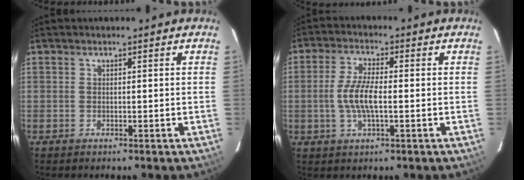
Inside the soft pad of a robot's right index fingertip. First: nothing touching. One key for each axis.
{"total": 6.8, "fx": -0.9, "fy": 2.0, "fz": 6.5, "tx": -0.131, "ty": 0.002, "tz": -0.018}